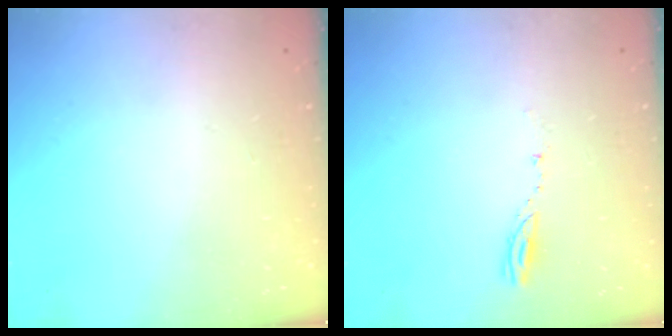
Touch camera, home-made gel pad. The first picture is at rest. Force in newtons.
{"total": 3.2, "press": 3.2, "slide": 0.4}